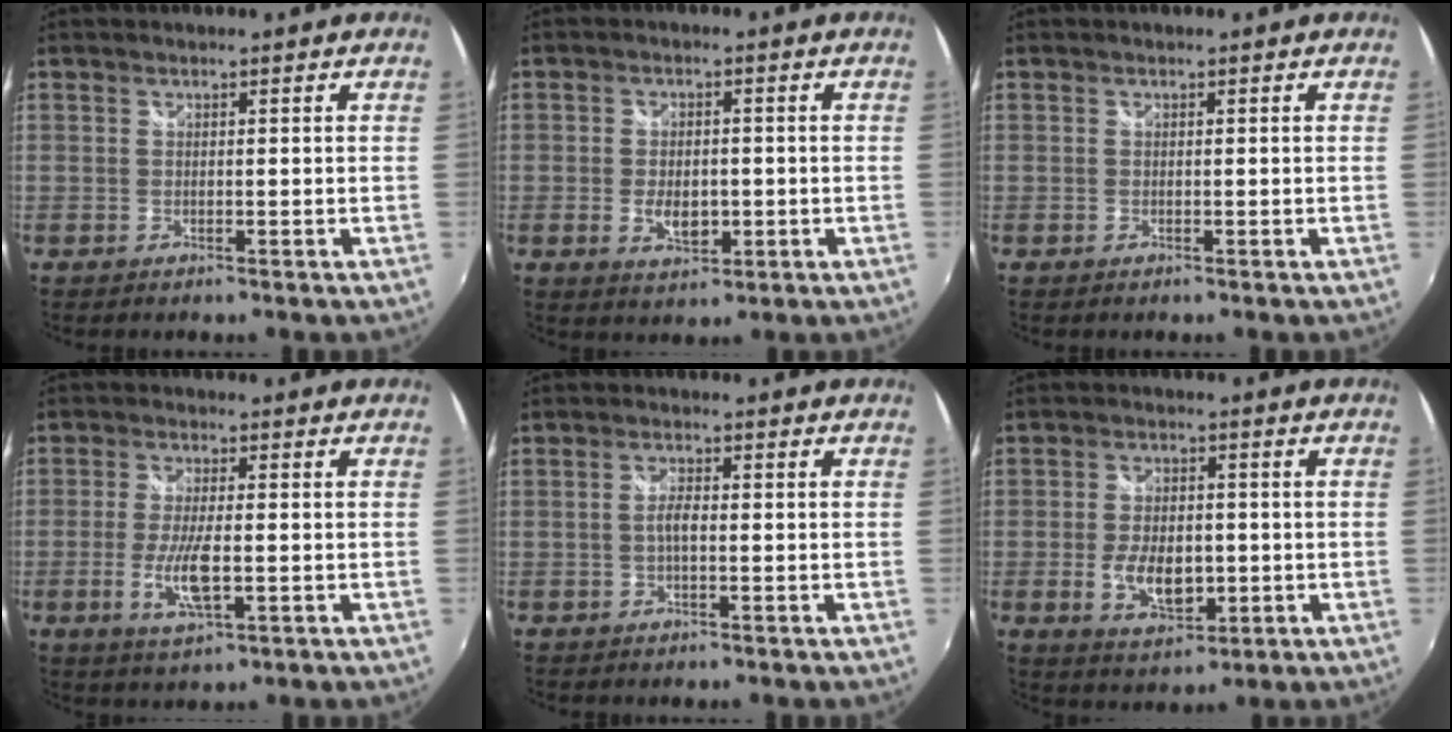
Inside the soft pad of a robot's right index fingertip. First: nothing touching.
{"total": 5.3, "force": [-1.2, 3.3, 4.0], "torque": [-0.078, -0.006, -0.017]}
{"total": 0.0}
{"total": 7.5, "force": [-1.8, 2.0, 7.0], "torque": [-0.142, -0.011, -0.035]}
{"total": 2.4, "force": [-0.4, 0.8, 2.2], "torque": [-0.044, 0.003, -0.008]}
{"total": 8.6, "force": [-1.7, 5.0, 6.7], "torque": [-0.135, -0.008, -0.023]}